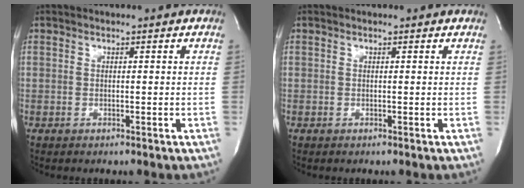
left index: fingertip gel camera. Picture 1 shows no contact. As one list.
[{"total": 0.0}]